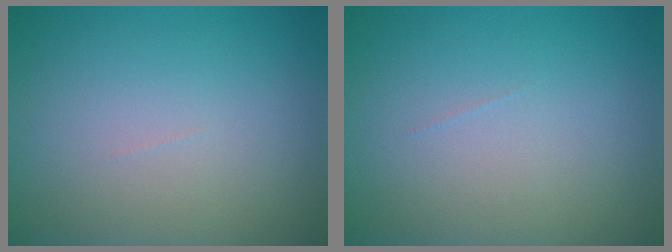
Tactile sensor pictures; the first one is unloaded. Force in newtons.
{"total": 0.0}